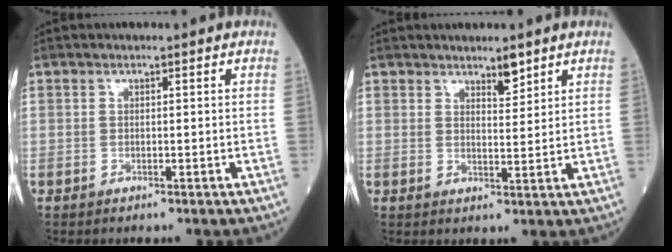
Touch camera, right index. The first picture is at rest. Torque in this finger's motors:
{"motor_torque": [-0.04, 0.12, 0.01, 0.02]}